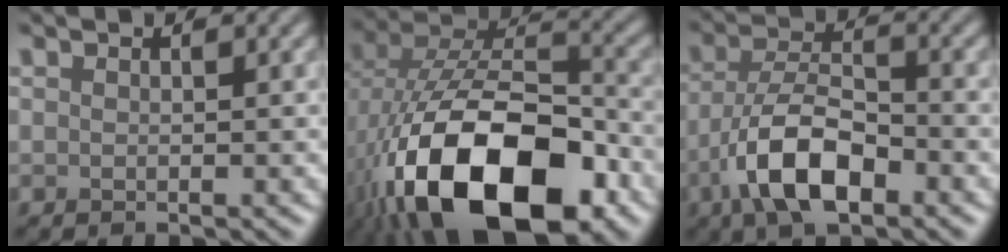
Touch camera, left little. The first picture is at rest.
{"total": 17.3, "force": [-8.3, 9.2, 12.1], "torque": [-0.217, -0.028, -0.136]}
{"total": 7.3, "force": [-3.7, 3.0, 5.4], "torque": [-0.100, 0.001, -0.080]}